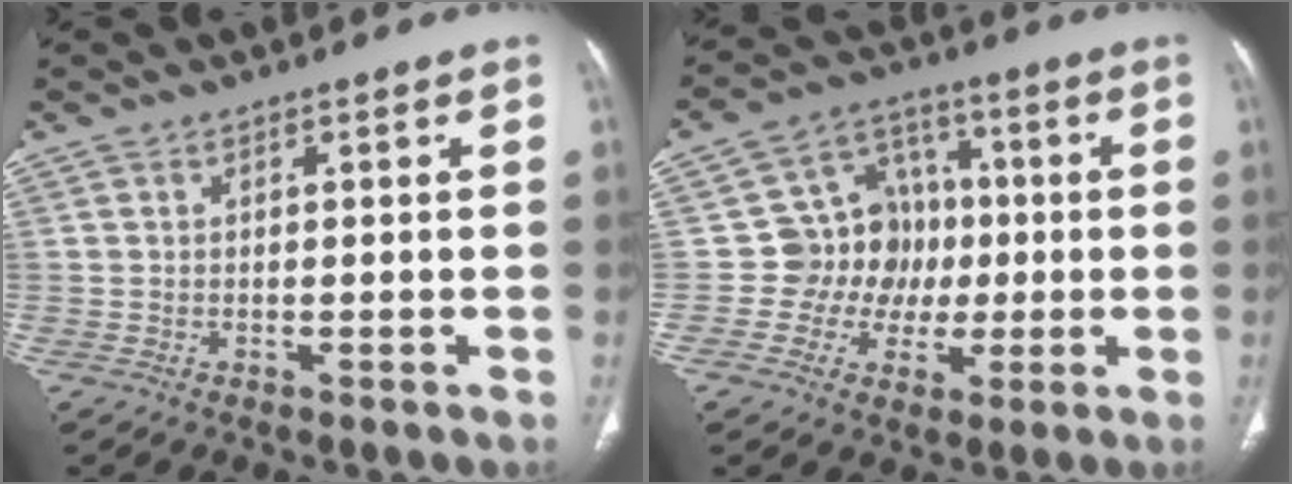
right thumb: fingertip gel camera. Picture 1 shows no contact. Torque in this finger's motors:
{"motor_torque": [0.78, 0.58, 0.37, 0.27, 0.00]}